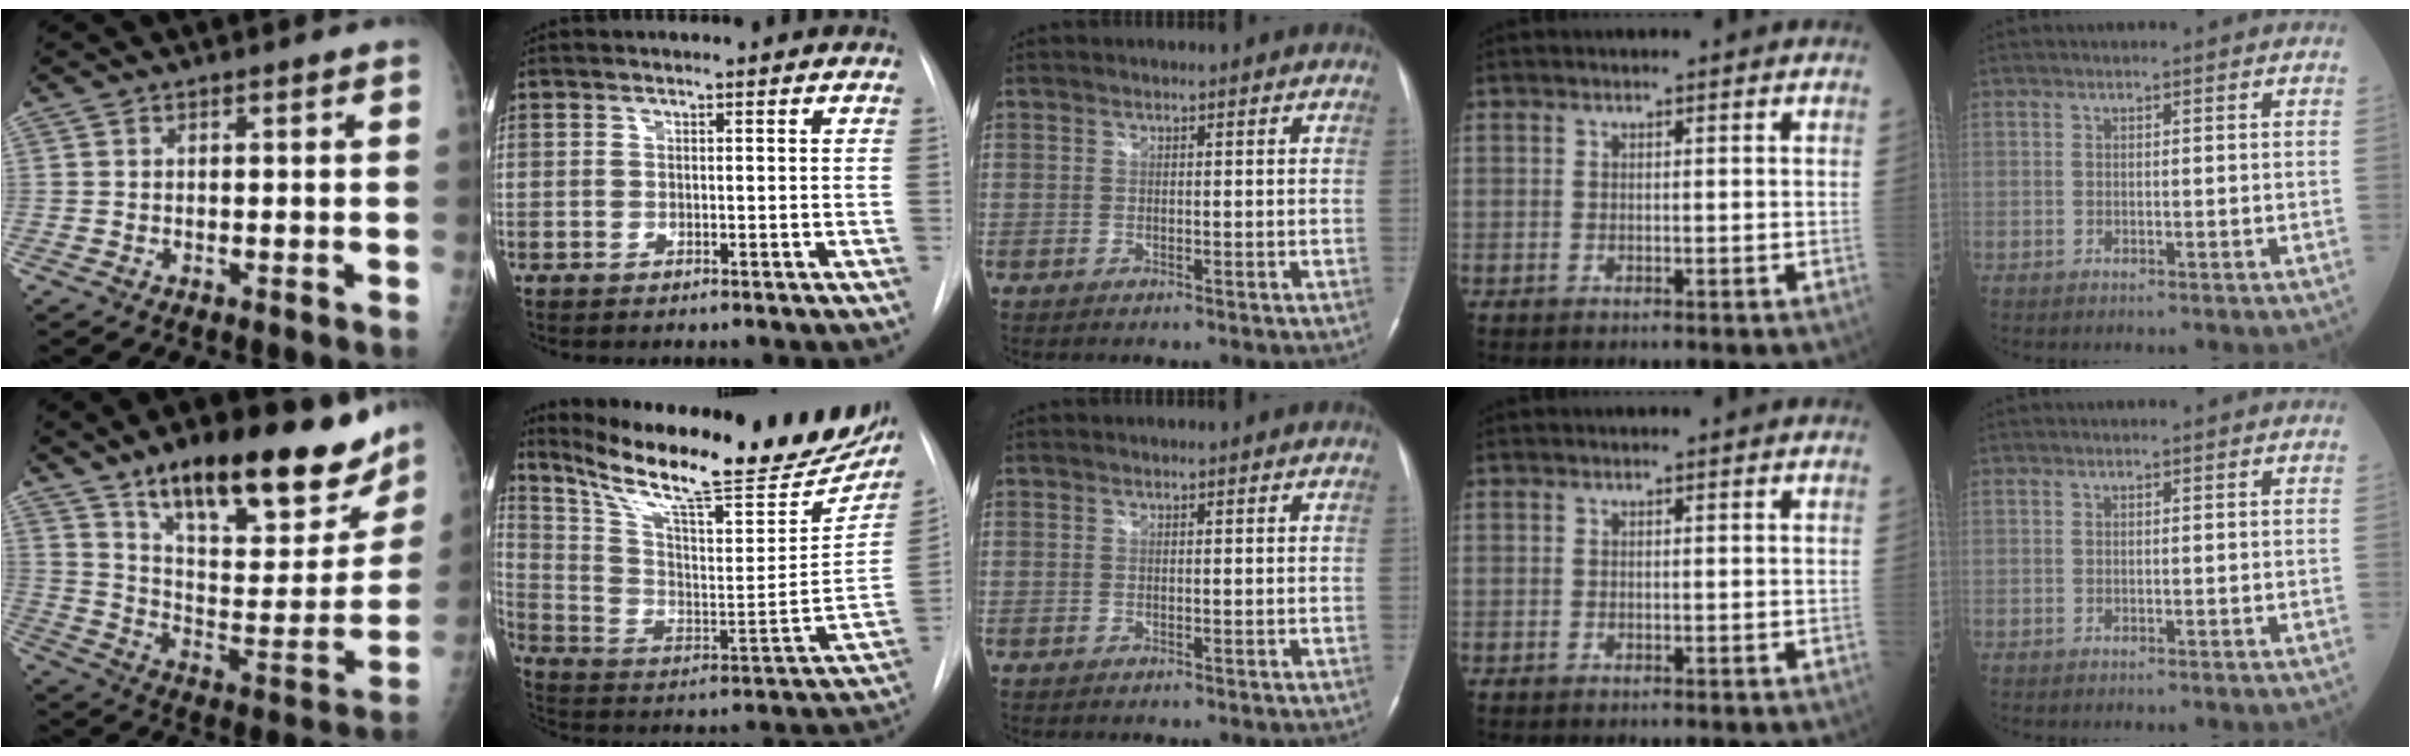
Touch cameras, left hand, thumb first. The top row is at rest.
{"thumb": {"total": 27.5, "force": [19.2, 9.7, 17.1], "torque": [-0.207, -0.075, 0.292]}, "index": {"total": 28.5, "force": [23.3, 5.9, 15.4], "torque": [-0.246, -0.041, 0.331]}}